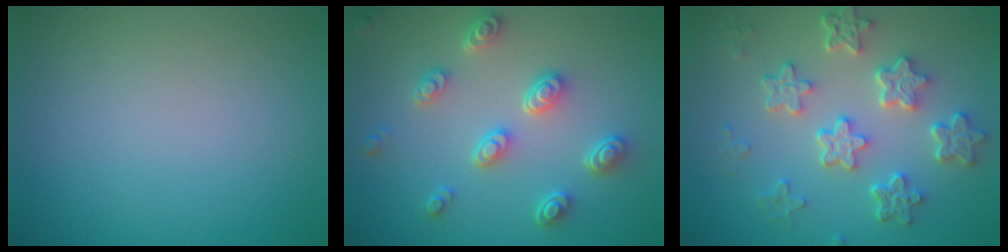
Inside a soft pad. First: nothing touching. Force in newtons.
{"total": 4.5, "press": 3.6, "slide": 2.6}
{"total": 6.0, "press": 4.6, "slide": 3.8}